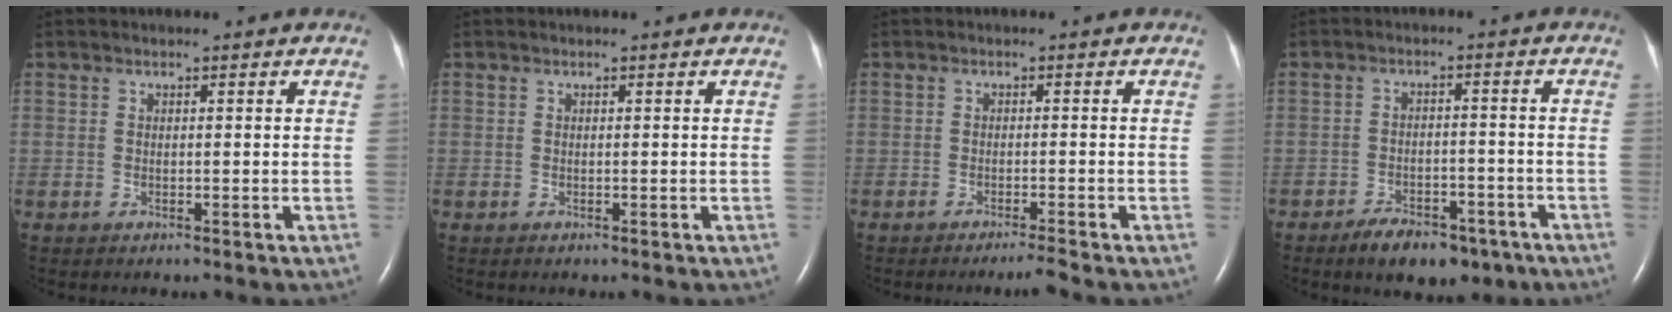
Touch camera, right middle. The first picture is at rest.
{"total": 0.0}
{"total": 2.1, "force": [-1.8, -0.6, 0.9], "torque": [-0.021, -0.006, -0.033]}
{"total": 8.1, "force": [-5.8, 3.9, 4.1], "torque": [-0.063, 0.004, -0.087]}